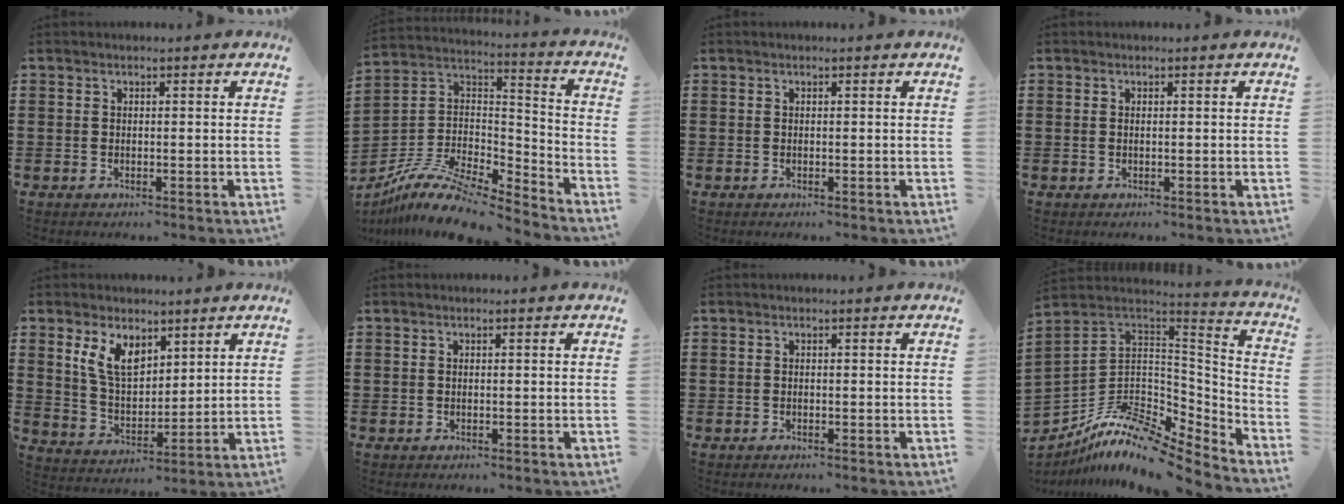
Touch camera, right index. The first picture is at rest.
{"total": 10.1, "force": [-8.5, 2.7, 4.9], "torque": [-0.099, 0.020, -0.169]}
{"total": 0.0}
{"total": 0.0}
{"total": 7.2, "force": [4.1, 3.9, 4.4], "torque": [-0.100, 0.002, 0.077]}
{"total": 0.0}
{"total": 0.0}
{"total": 10.3, "force": [-7.2, 4.5, 5.8], "torque": [-0.128, 0.004, -0.144]}